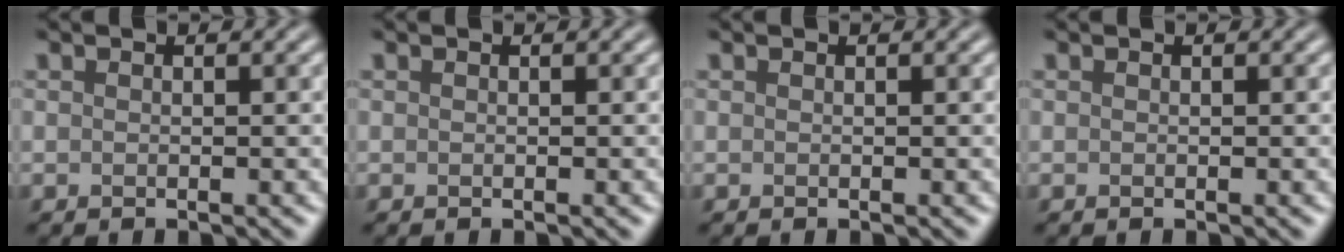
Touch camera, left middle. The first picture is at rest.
{"total": 0.0}
{"total": 0.0}
{"total": 0.0}